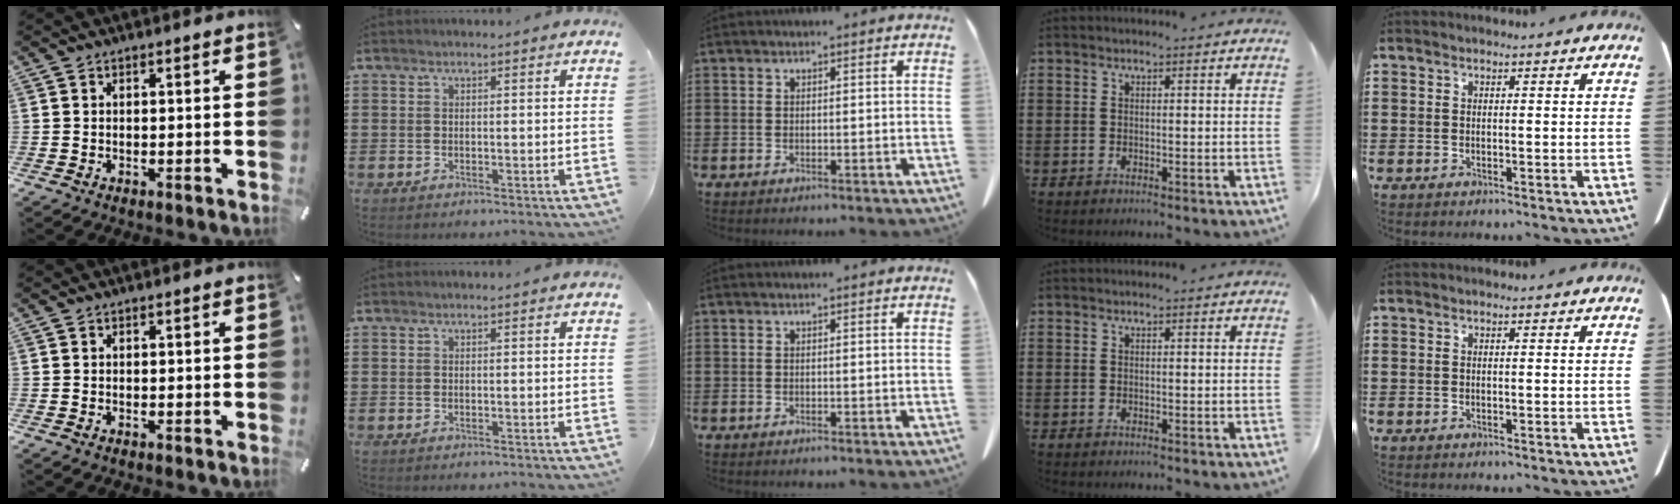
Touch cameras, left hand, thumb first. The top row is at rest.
{}